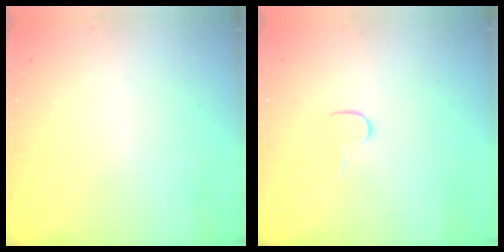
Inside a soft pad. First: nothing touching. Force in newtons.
{"total": 3.4, "press": 3.4, "slide": 0.4}